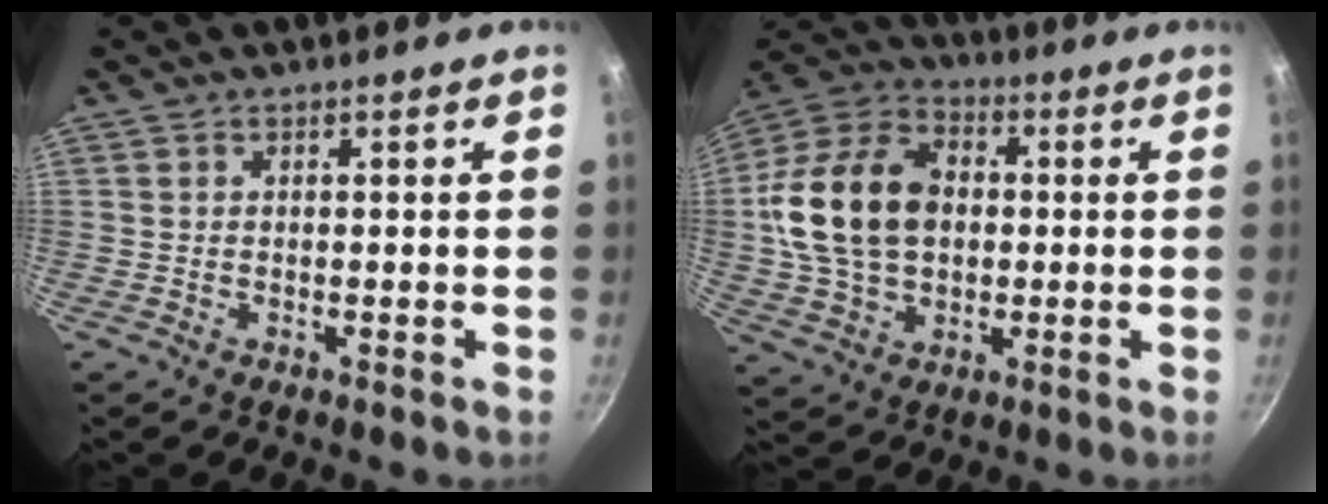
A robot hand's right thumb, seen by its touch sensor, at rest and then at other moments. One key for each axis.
{"total": 19.1, "fx": 1.2, "fy": 13.6, "fz": 13.3, "tx": -0.231, "ty": 0.025, "tz": 0.014}